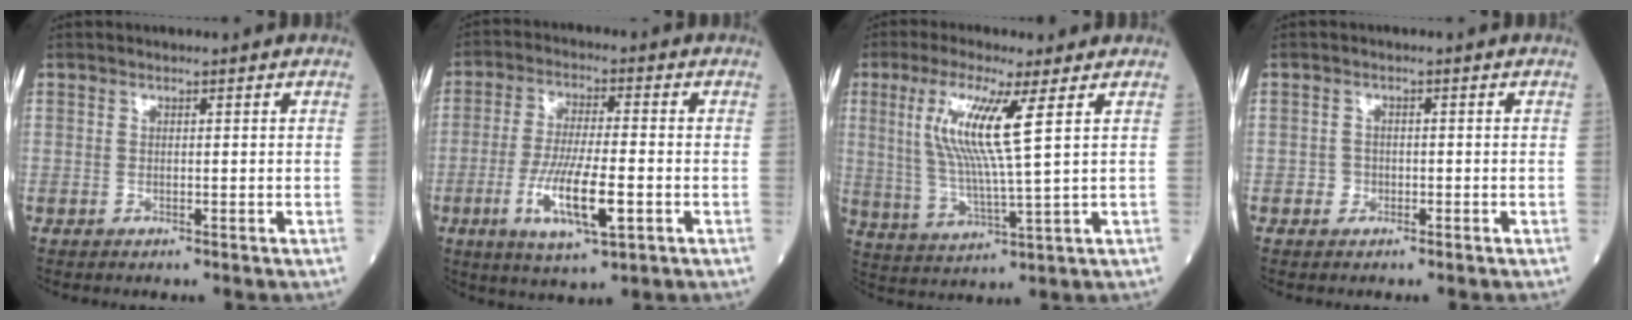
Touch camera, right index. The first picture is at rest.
{"total": 10.5, "force": [-3.4, 1.7, 9.8], "torque": [-0.191, -0.013, -0.059]}
{"total": 10.4, "force": [3.3, -0.3, 9.9], "torque": [-0.207, -0.004, 0.064]}
{"total": 1.3, "force": [-0.6, 1.2, 0.1], "torque": [0.006, 0.008, -0.014]}